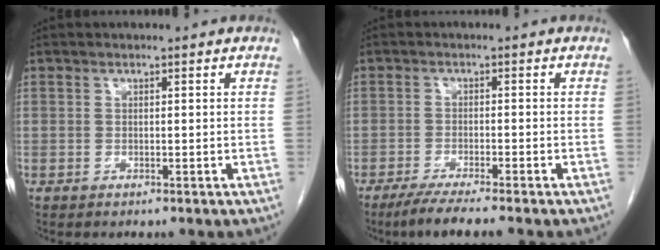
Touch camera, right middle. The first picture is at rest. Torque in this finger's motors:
{"motor_torque": [0.50, -0.38, 0.04, 0.03]}